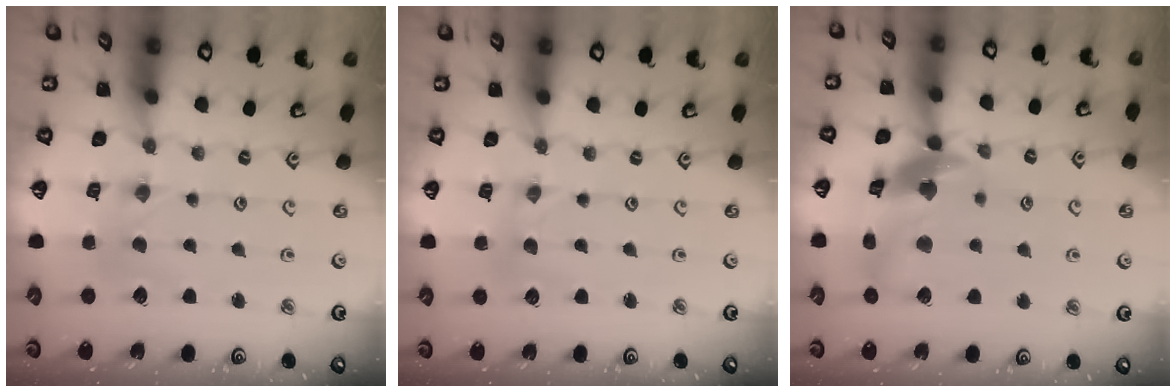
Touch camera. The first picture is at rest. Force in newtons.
{"total": 0.7, "press": 0.7, "slide": 0.1}
{"total": 14.4, "press": 14.3, "slide": 1.9}